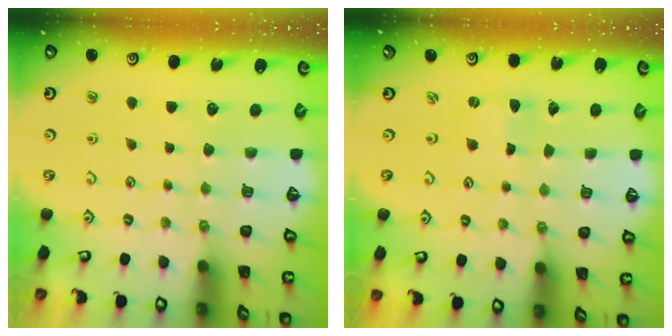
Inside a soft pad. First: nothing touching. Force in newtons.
{"total": 0.0}